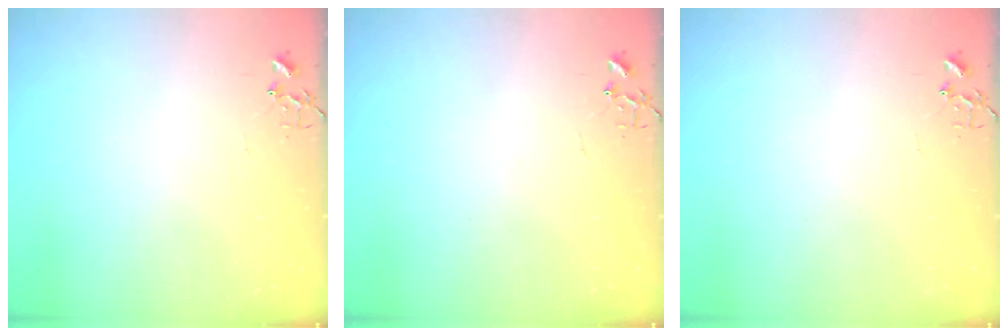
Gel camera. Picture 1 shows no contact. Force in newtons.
{"total": 0.0}
{"total": 0.0}